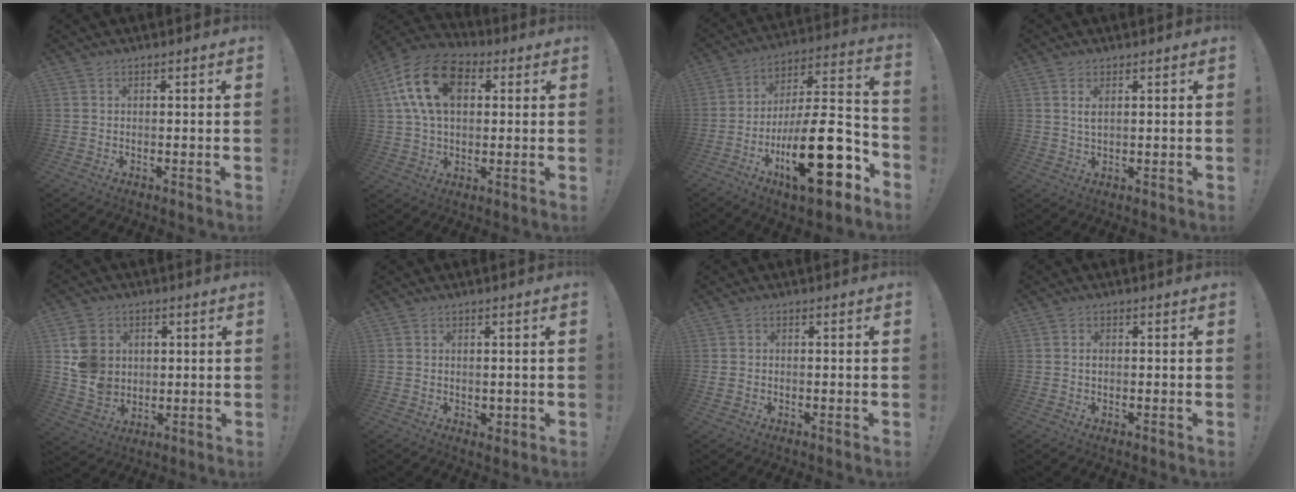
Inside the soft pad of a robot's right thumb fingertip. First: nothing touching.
{"total": 17.6, "force": [5.4, 11.0, 12.5], "torque": [-0.239, -0.002, 0.096]}
{"total": 26.3, "force": [-10.2, 8.7, 22.6], "torque": [-0.367, 0.052, -0.161]}
{"total": 2.4, "force": [1.0, 0.8, 2.1], "torque": [-0.038, -0.002, 0.016]}
{"total": 11.2, "force": [2.5, 9.9, 4.5], "torque": [-0.081, 0.002, 0.055]}
{"total": 1.9, "force": [0.1, 1.6, 1.0], "torque": [-0.004, -0.002, 0.002]}
{"total": 1.4, "force": [-0.2, 1.2, 0.6], "torque": [-0.013, 0.004, -0.003]}
{"total": 1.0, "force": [0.1, 0.6, 0.7], "torque": [-0.011, 0.002, 0.001]}